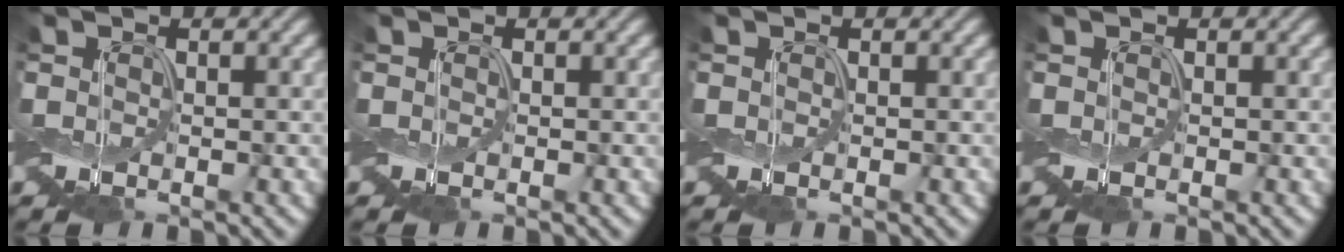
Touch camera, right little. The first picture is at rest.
{"total": 0.0}
{"total": 0.0}
{"total": 0.0}